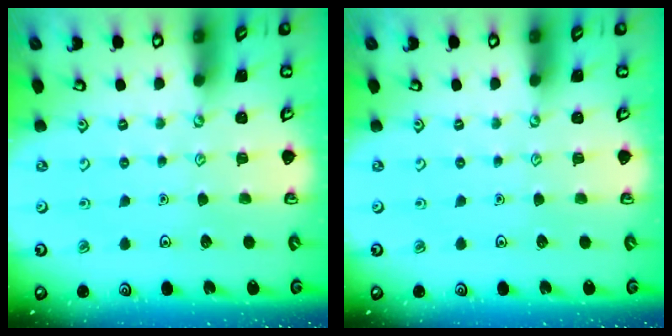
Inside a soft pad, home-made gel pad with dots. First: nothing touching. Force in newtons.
{"total": 0.0}